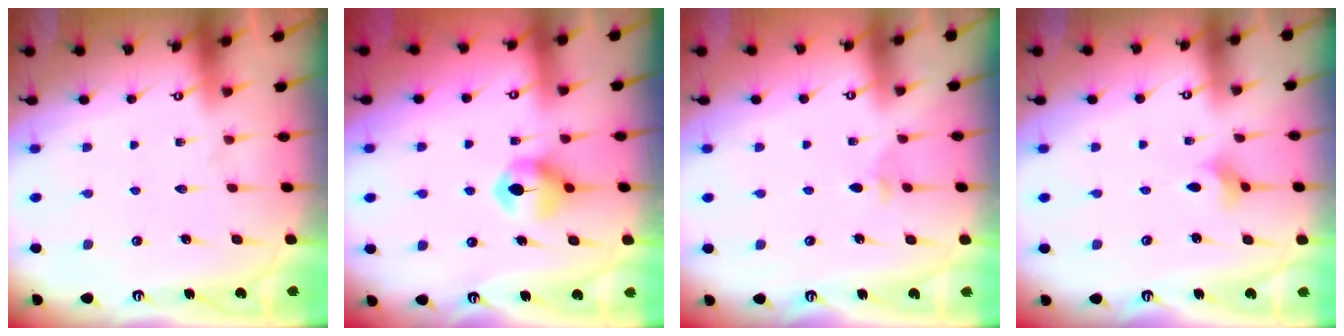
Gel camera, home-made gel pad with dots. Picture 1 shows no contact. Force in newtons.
{"total": 7.4, "press": 7.4, "slide": 0.6}
{"total": 3.2, "press": 3.2, "slide": 0.5}
{"total": 2.6, "press": 2.5, "slide": 0.7}